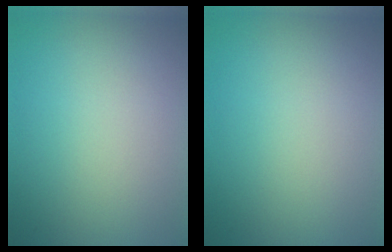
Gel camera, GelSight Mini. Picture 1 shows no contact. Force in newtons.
{"total": 0.0}